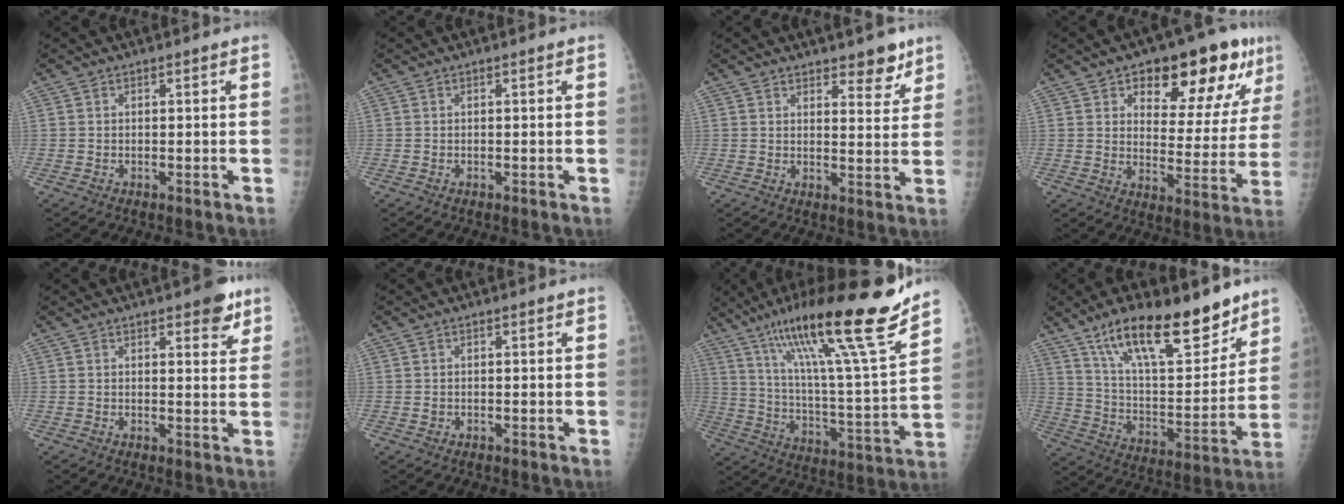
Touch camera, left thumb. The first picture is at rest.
{"total": 0.0}
{"total": 5.6, "force": [4.2, 2.3, 2.9], "torque": [-0.011, -0.029, 0.057]}
{"total": 18.9, "force": [10.1, 8.5, 13.5], "torque": [-0.130, -0.030, 0.146]}
{"total": 5.1, "force": [3.2, 2.0, 3.5], "torque": [-0.023, -0.014, 0.035]}
{"total": 0.6, "force": [0.1, 0.5, 0.2], "torque": [0.001, 0.001, 0.003]}
{"total": 25.9, "force": [18.0, 2.3, 18.4], "torque": [-0.282, -0.065, 0.300]}
{"total": 23.0, "force": [15.6, 8.0, 14.8], "torque": [-0.203, -0.069, 0.268]}